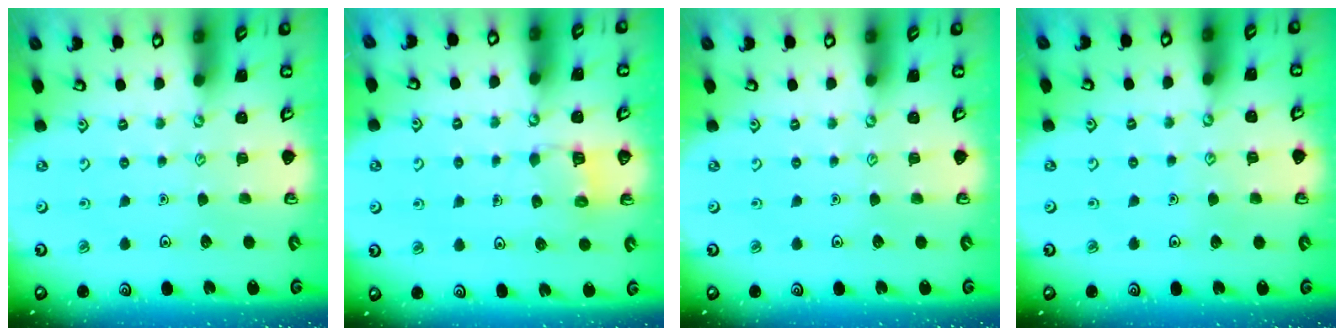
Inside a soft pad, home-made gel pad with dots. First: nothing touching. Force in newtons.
{"total": 4.2, "press": 4.2, "slide": 0.3}
{"total": 0.0}
{"total": 3.8, "press": 3.8, "slide": 0.3}